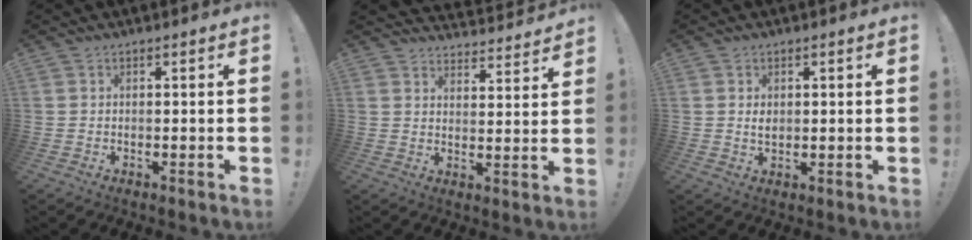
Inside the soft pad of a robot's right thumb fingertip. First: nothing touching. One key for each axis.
{"total": 4.3, "fx": 3.8, "fy": 1.5, "fz": 1.2, "tx": -0.008, "ty": -0.043, "tz": 0.065}
{"total": 2.1, "fx": 0.5, "fy": 1.5, "fz": 1.3, "tx": -0.020, "ty": -0.001, "tz": 0.008}